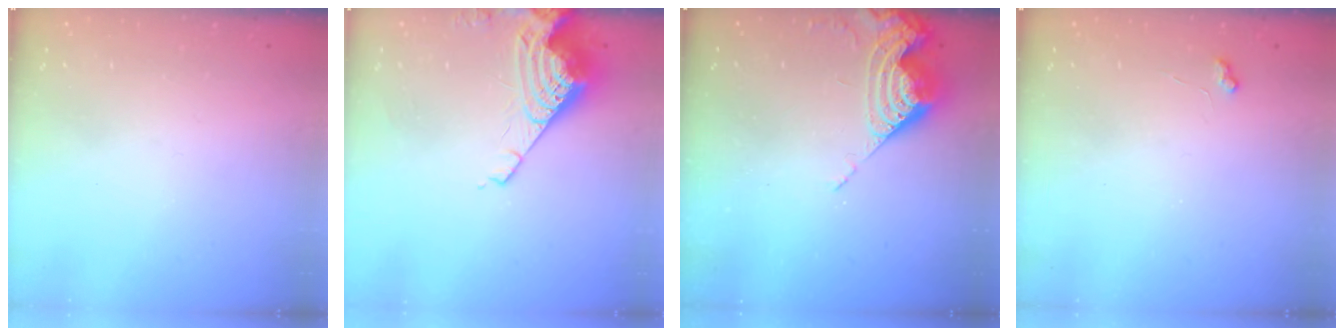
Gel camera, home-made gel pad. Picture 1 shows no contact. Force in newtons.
{"total": 10.8, "press": 10.7, "slide": 1.1}
{"total": 8.5, "press": 8.4, "slide": 0.9}
{"total": 4.3, "press": 4.3, "slide": 0.6}